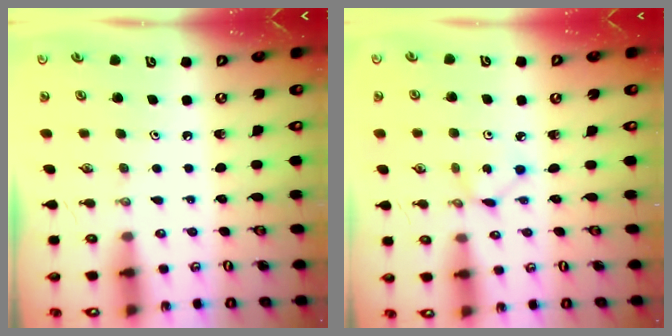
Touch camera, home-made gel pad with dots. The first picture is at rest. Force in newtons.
{"total": 1.7, "press": 1.6, "slide": 0.2}